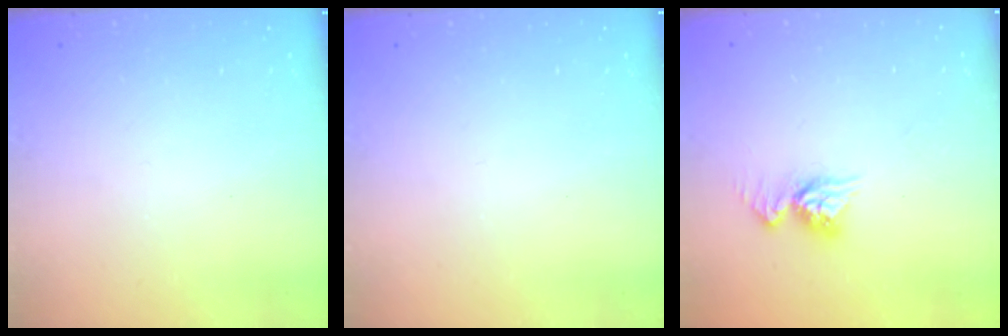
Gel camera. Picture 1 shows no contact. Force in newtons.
{"total": 0.0}
{"total": 9.4, "press": 9.4, "slide": 0.9}